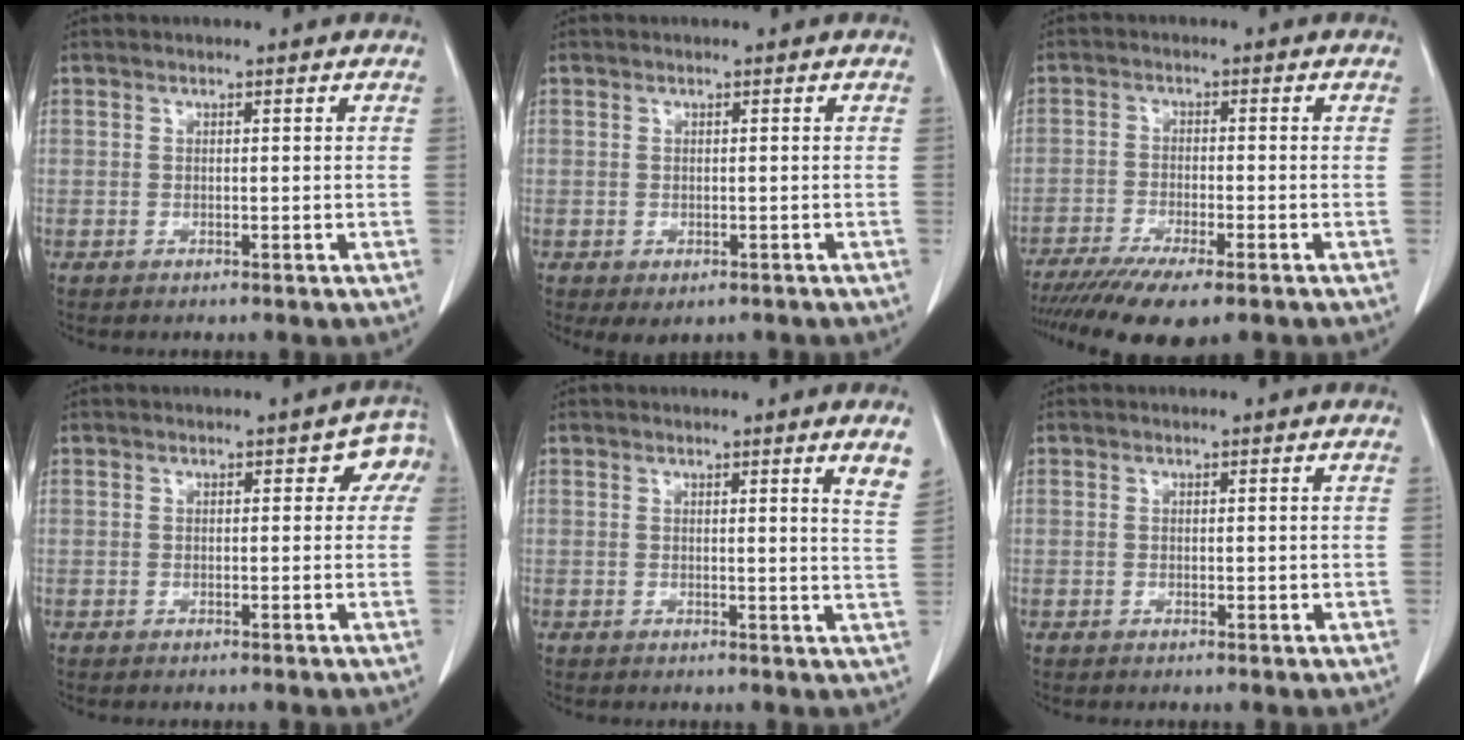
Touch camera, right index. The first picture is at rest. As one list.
[{"total": 2.3, "force": [-1.2, 1.6, 1.1], "torque": [-0.011, -0.002, -0.006]}, {"total": 11.4, "force": [-8.6, 2.0, 7.2], "torque": [-0.111, -0.019, -0.138]}, {"total": 2.9, "force": [0.6, 2.0, 2.1], "torque": [-0.009, 0.015, -0.003]}, {"total": 4.2, "force": [2.8, -0.6, 3.1], "torque": [-0.041, -0.017, 0.019]}, {"total": 0.6, "force": [0.1, 0.4, 0.4], "torque": [-0.001, 0.002, 0.004]}]